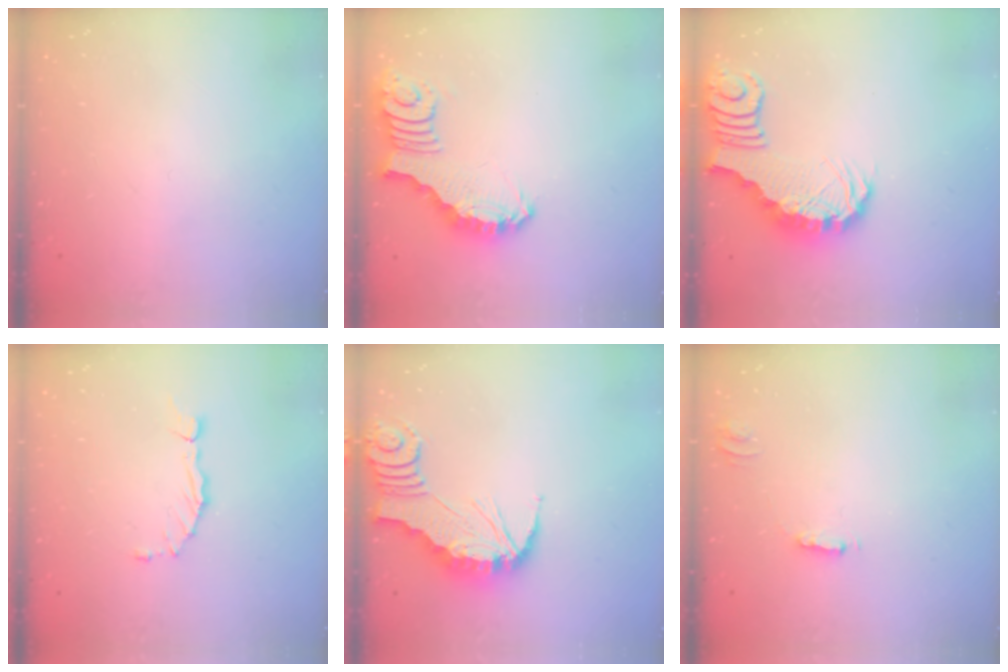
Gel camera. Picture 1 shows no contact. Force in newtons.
{"total": 3.3, "press": 3.3, "slide": 0.8}
{"total": 2.6, "press": 2.5, "slide": 0.5}
{"total": 1.6, "press": 1.6, "slide": 0.3}
{"total": 2.2, "press": 2.2, "slide": 0.2}
{"total": 2.3, "press": 2.3, "slide": 0.2}